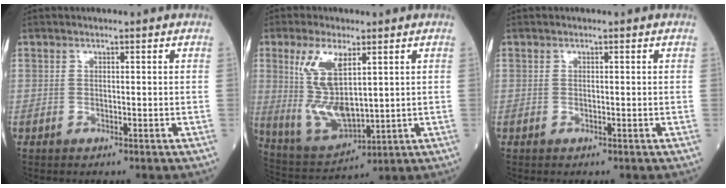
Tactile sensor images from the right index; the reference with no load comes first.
{"total": 11.0, "force": [3.2, 3.8, 9.8], "torque": [-0.207, -0.005, 0.074]}
{"total": 0.0}